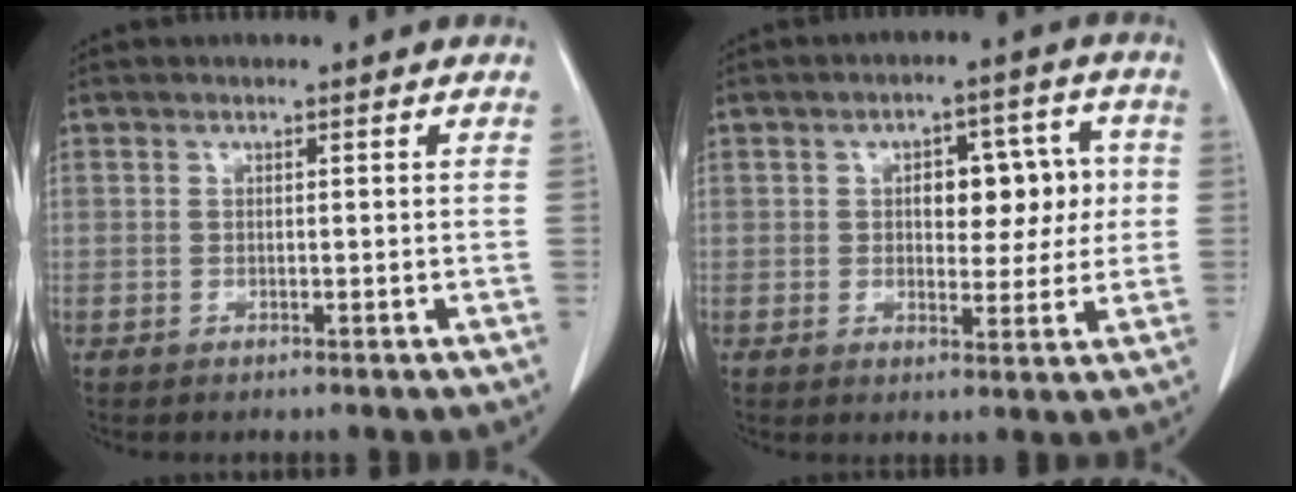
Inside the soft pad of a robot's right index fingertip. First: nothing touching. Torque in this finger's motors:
{"motor_torque": [0.55, 0.40, 0.18, 0.06]}